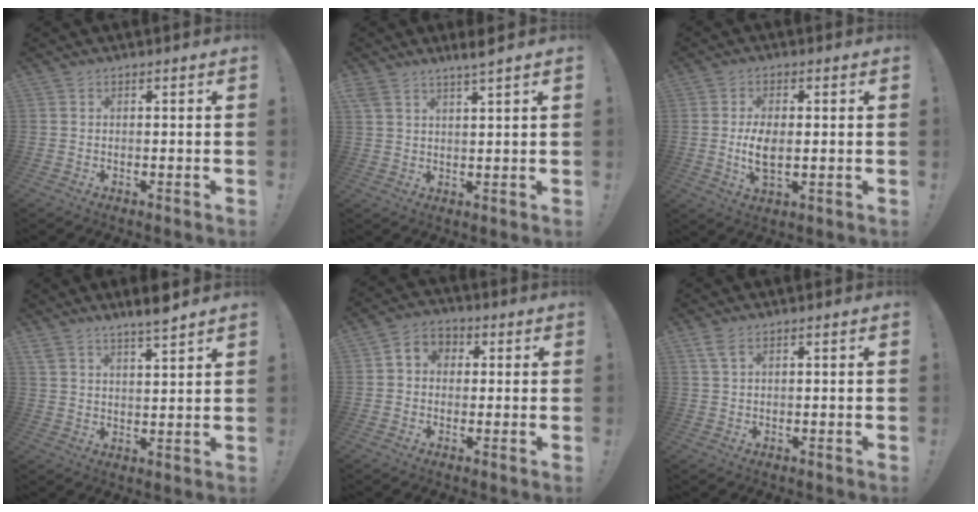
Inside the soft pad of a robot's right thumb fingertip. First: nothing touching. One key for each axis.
{"total": 4.2, "fx": 3.5, "fy": -0.1, "fz": 2.4, "tx": -0.048, "ty": -0.018, "tz": 0.062}
{"total": 6.9, "fx": -0.3, "fy": 3.5, "fz": 5.9, "tx": -0.112, "ty": -0.010, "tz": -0.010}
{"total": 4.5, "fx": 3.9, "fy": 0.2, "fz": 2.2, "tx": -0.033, "ty": -0.026, "tz": 0.066}
{"total": 5.2, "fx": 0.4, "fy": 4.6, "fz": 2.4, "tx": -0.034, "ty": 0.009, "tz": 0.009}
{"total": 3.0, "fx": 1.7, "fy": 1.3, "fz": 2.2, "tx": -0.051, "ty": 0.003, "tz": 0.032}